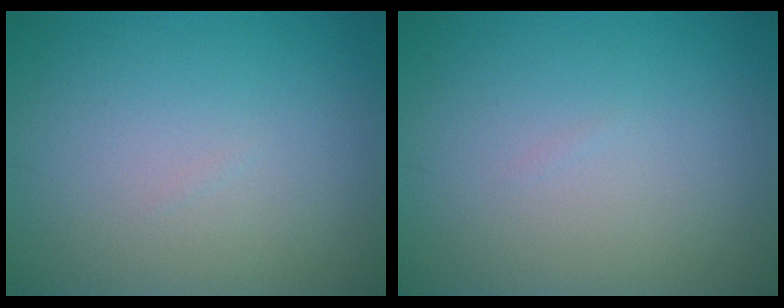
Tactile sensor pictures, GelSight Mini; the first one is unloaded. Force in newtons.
{"total": 0.0}